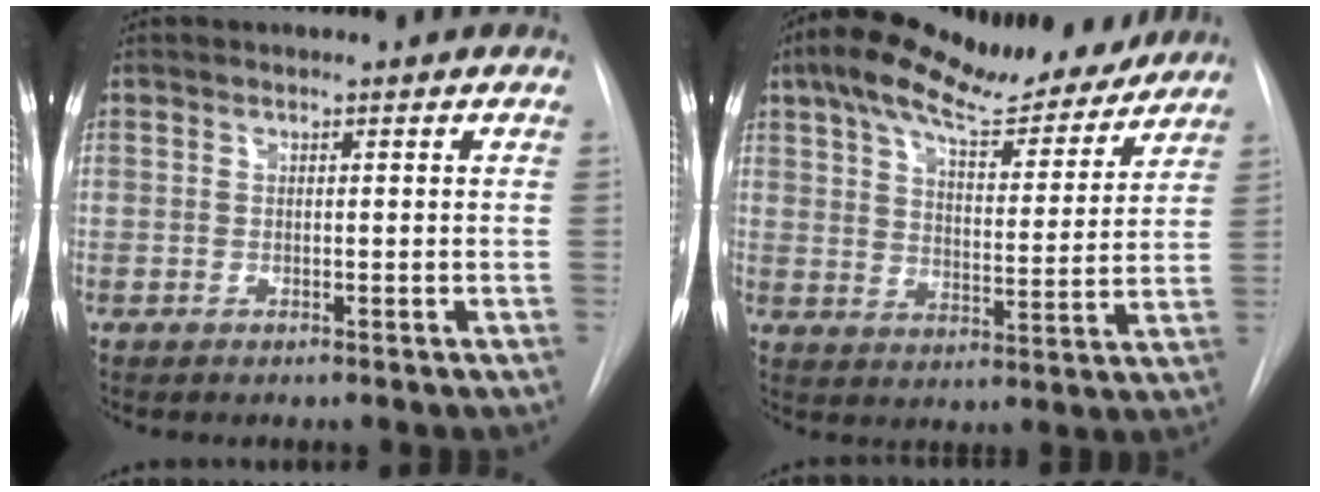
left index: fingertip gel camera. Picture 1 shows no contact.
{"total": 18.8, "force": [15.5, 4.9, 9.4], "torque": [-0.151, 0.020, 0.227]}